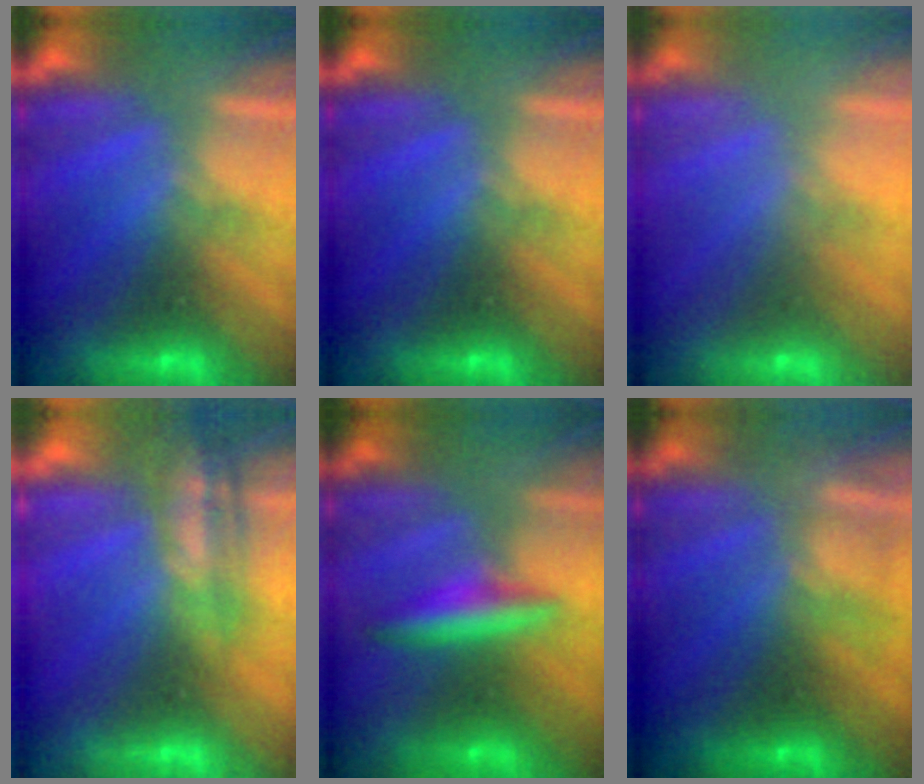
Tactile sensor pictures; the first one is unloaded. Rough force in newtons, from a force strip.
{"total": 0.0}
{"total": 2.2}
{"total": 2.6}
{"total": 2.4}
{"total": 2.8}